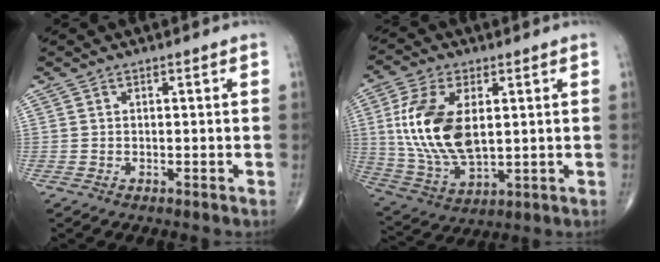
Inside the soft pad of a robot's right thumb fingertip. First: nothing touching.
{"total": 16.7, "force": [2.6, 9.0, 13.8], "torque": [-0.278, -0.012, 0.060]}